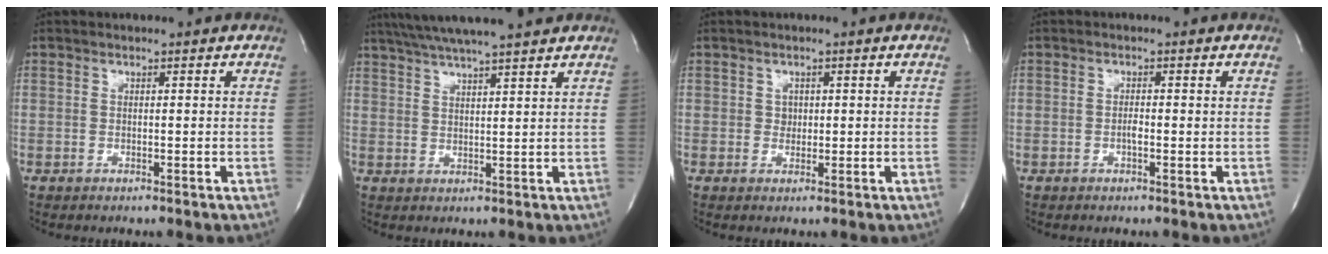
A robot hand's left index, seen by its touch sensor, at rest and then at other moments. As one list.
[{"total": 12.2, "force": [10.4, -0.4, 6.3], "torque": [-0.113, 0.020, 0.150]}, {"total": 1.2, "force": [-0.1, 1.1, 0.5], "torque": [-0.007, -0.003, -0.002]}, {"total": 1.2, "force": [-0.6, 0.2, 1.0], "torque": [-0.018, -0.002, -0.011]}]